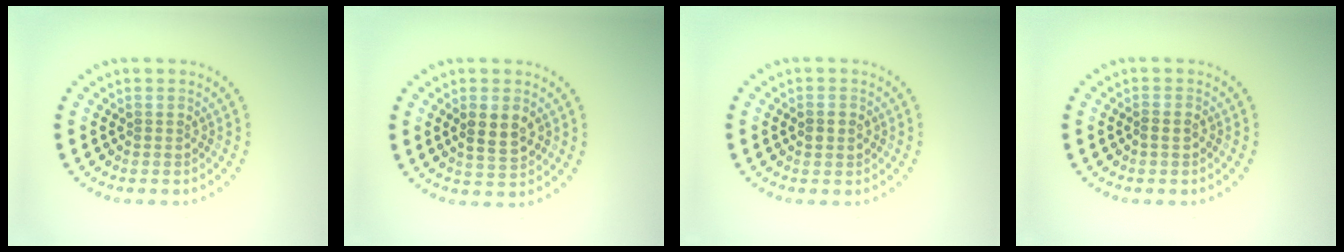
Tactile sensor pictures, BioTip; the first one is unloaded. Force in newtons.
{"total": 2.9, "press": 2.9, "slide": 0.4}
{"total": 1.8, "press": 1.8, "slide": 0.3}
{"total": 0.6, "press": 0.6, "slide": 0.3}